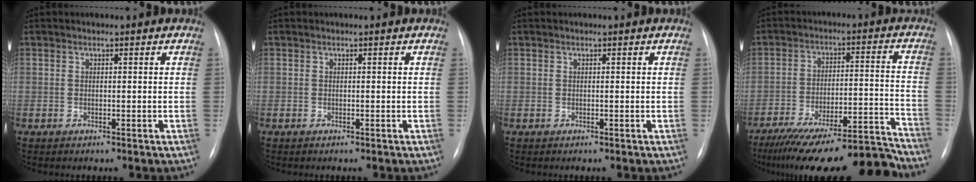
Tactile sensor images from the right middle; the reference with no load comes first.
{"total": 0.0}
{"total": 0.0}
{"total": 20.2, "force": [-18.2, 0.9, 8.8], "torque": [-0.118, 0.009, -0.278]}